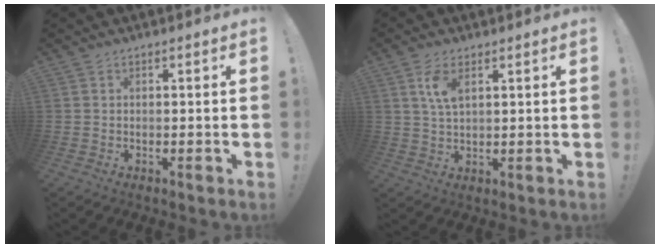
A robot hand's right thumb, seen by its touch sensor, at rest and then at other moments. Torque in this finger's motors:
{"motor_torque": [0.03, 0.08, 0.38, -0.54, 0.25]}